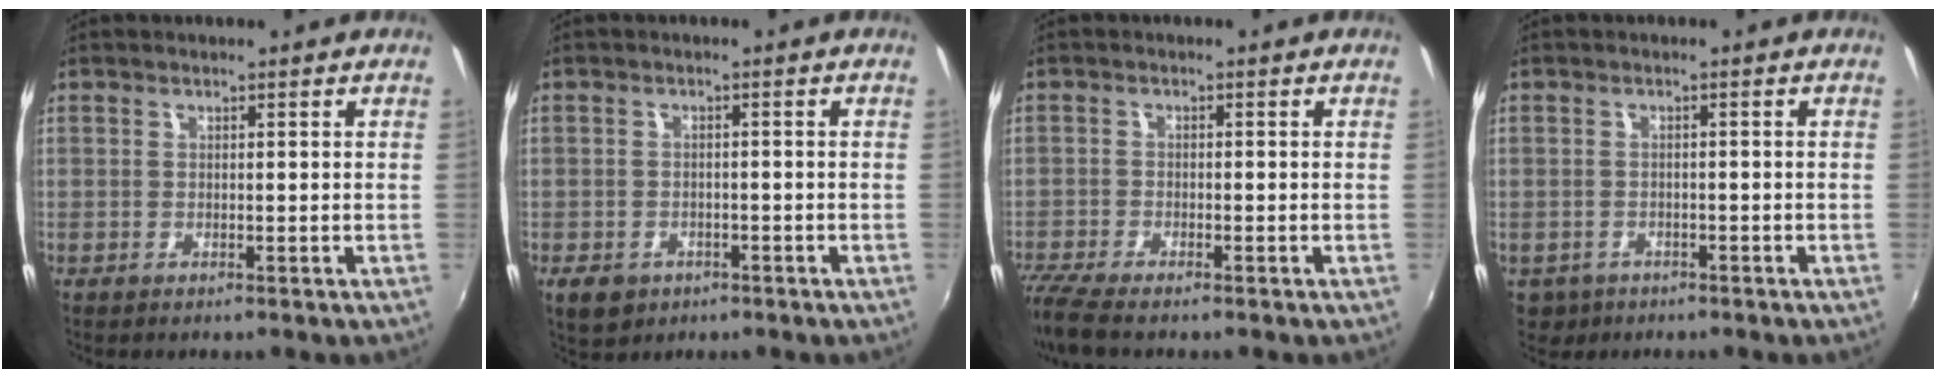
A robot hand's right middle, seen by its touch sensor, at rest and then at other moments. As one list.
[{"total": 5.3, "force": [-2.8, 3.8, 2.4], "torque": [-0.059, -0.008, -0.039]}, {"total": 5.9, "force": [-5.0, 0.8, 3.0], "torque": [-0.087, -0.025, -0.094]}, {"total": 4.3, "force": [-1.9, 3.5, 1.6], "torque": [-0.042, -0.006, -0.023]}]